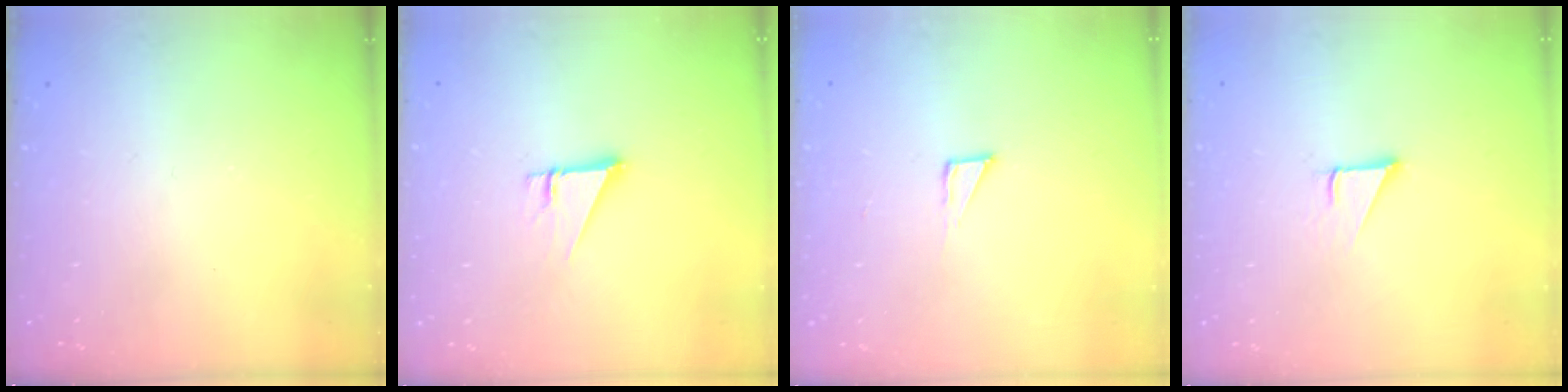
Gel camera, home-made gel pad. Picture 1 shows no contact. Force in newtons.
{"total": 2.7, "press": 2.7, "slide": 0.2}
{"total": 2.6, "press": 2.6, "slide": 0.1}
{"total": 1.6, "press": 1.6, "slide": 0.2}